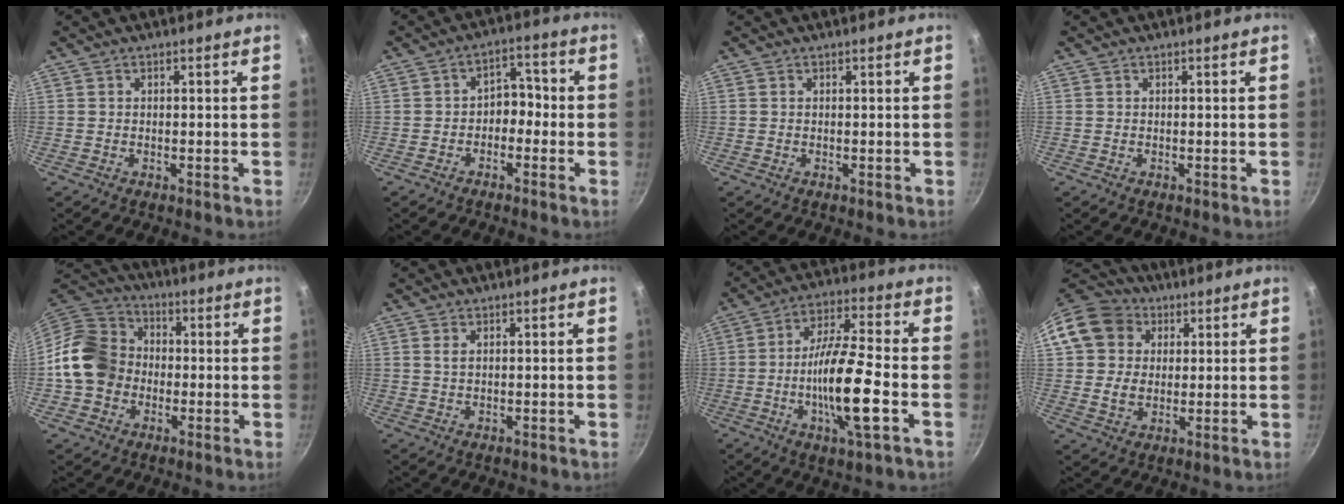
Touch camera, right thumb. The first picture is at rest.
{"total": 4.8, "force": [-1.5, 3.5, 3.0], "torque": [-0.005, 0.031, -0.032]}
{"total": 0.0}
{"total": 0.0}
{"total": 13.2, "force": [-1.6, 11.3, 6.6], "torque": [-0.098, 0.032, -0.045]}
{"total": 1.2, "force": [0.6, 0.5, 0.9], "torque": [-0.019, -0.002, 0.011]}
{"total": 12.8, "force": [-3.4, 2.5, 12.1], "torque": [-0.218, 0.018, -0.065]}
{"total": 14.3, "force": [4.7, 11.9, 6.4], "torque": [-0.114, 0.013, 0.074]}